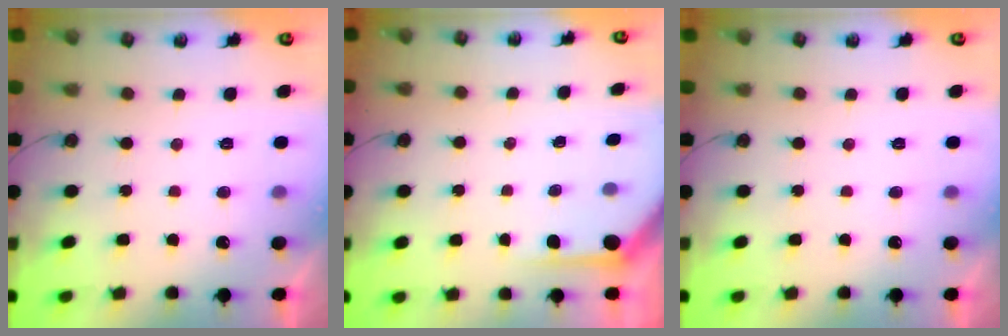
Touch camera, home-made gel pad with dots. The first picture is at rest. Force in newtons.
{"total": 2.8, "press": 2.8, "slide": 0.2}
{"total": 0.0}